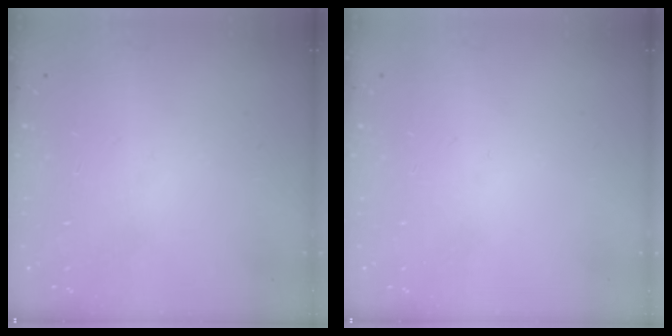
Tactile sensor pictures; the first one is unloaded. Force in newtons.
{"total": 0.0}